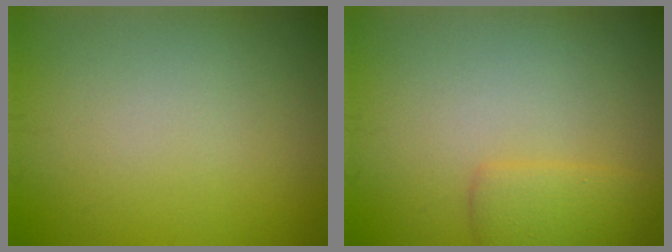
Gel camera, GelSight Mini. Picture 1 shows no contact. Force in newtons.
{"total": 2.4, "press": 2.4, "slide": 0.1}